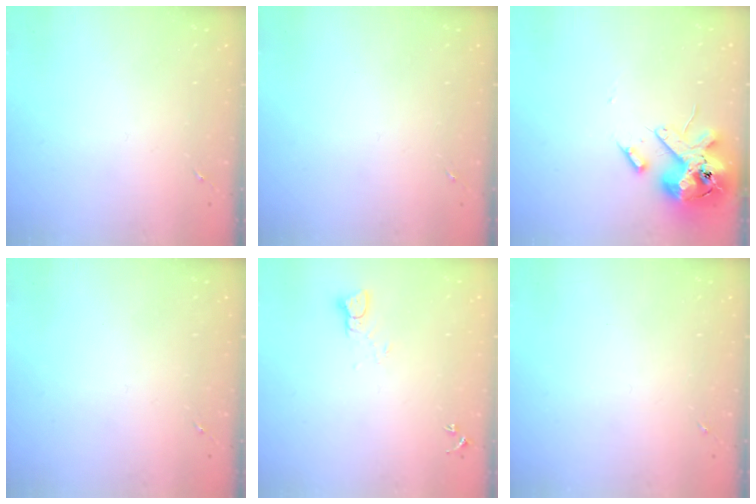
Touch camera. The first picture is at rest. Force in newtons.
{"total": 0.0}
{"total": 14.5, "press": 14.4, "slide": 2.4}
{"total": 0.0}
{"total": 3.1, "press": 3.1, "slide": 0.2}
{"total": 0.0}